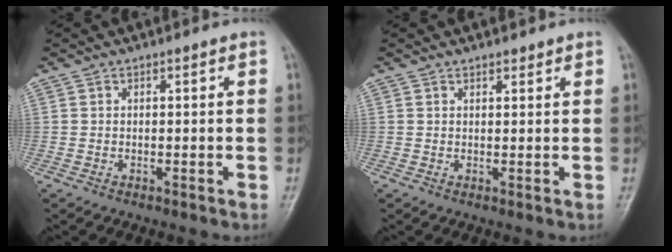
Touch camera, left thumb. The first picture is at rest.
{"total": 1.4, "force": [1.1, 0.6, 0.5], "torque": [-0.001, -0.007, 0.015]}